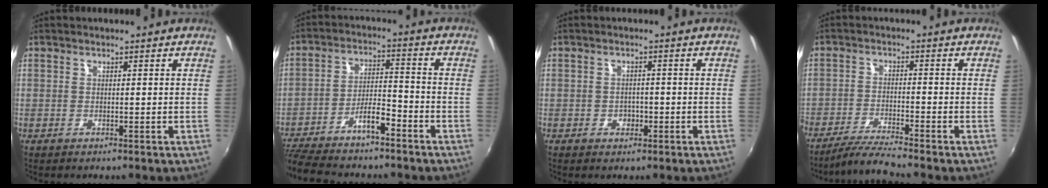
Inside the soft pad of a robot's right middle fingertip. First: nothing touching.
{"total": 11.6, "force": [-9.5, 2.2, 6.3], "torque": [-0.135, 0.016, -0.162]}
{"total": 2.2, "force": [-0.9, 1.8, 0.8], "torque": [-0.013, 0.002, -0.012]}
{"total": 6.9, "force": [-6.2, -0.9, 2.9], "torque": [-0.074, -0.012, -0.115]}